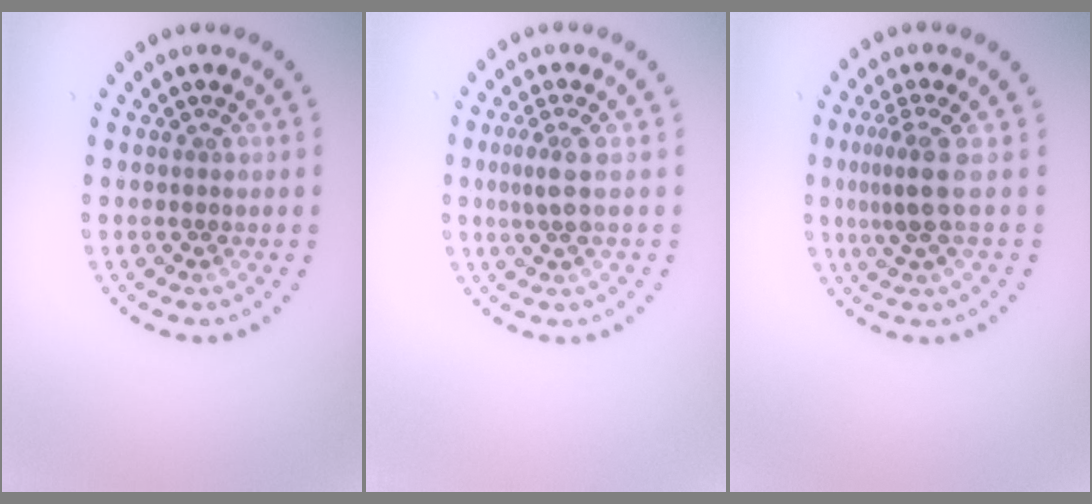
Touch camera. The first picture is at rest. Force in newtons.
{"total": 1.9, "press": 1.6, "slide": 1.1}
{"total": 2.8, "press": 2.0, "slide": 2.0}